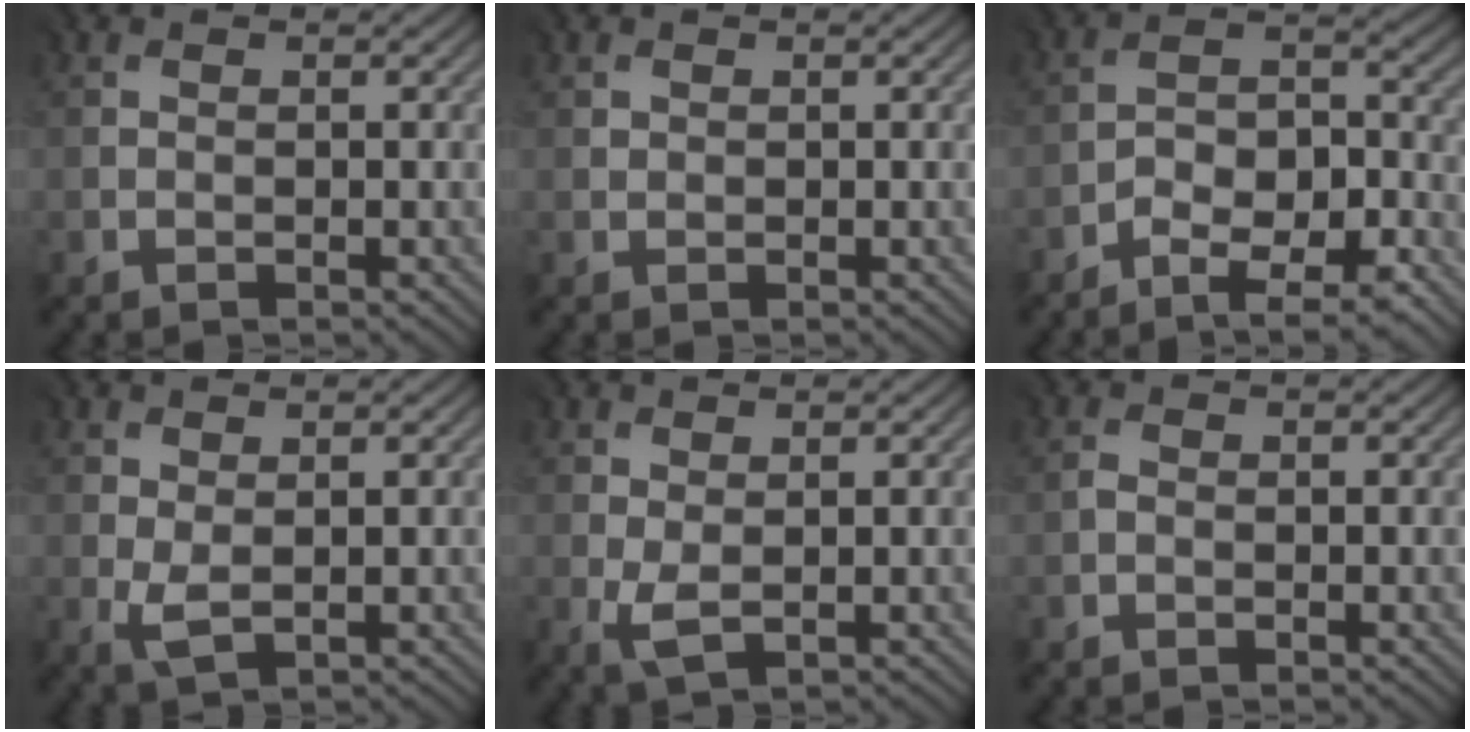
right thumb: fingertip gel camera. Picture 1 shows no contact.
{"total": 0.7, "force": [0.4, 0.6, 0.2], "torque": [-0.001, 0.001, 0.006]}
{"total": 9.9, "force": [-7.1, 4.1, 5.5], "torque": [-0.092, -0.012, -0.112]}
{"total": 2.0, "force": [0.1, 1.2, 1.6], "torque": [-0.052, -0.004, 0.004]}
{"total": 2.0, "force": [-0.1, 1.2, 1.7], "torque": [-0.057, -0.006, -0.001]}
{"total": 0.5, "force": [-0.4, 0.3, 0.1], "torque": [-0.004, 0.000, -0.009]}